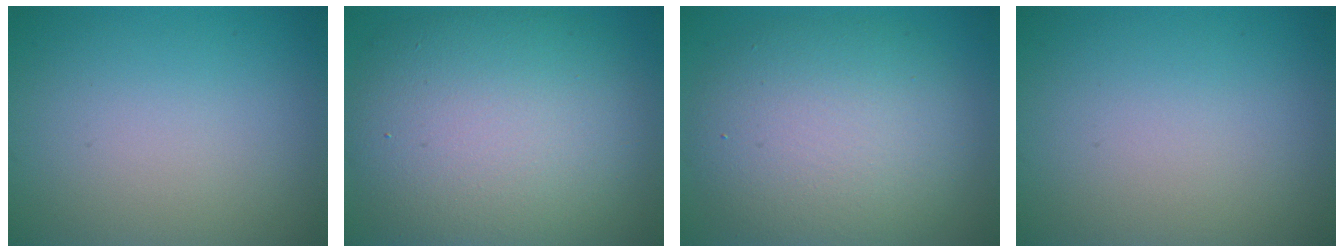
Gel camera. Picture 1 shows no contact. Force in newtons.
{"total": 11.6, "press": 11.5, "slide": 1.0}
{"total": 8.6, "press": 8.6, "slide": 0.4}
{"total": 0.0}